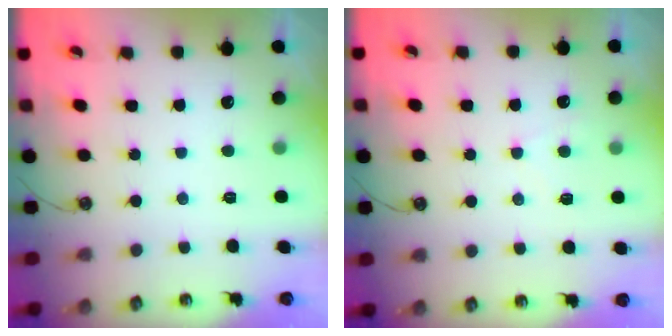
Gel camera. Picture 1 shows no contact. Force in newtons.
{"total": 1.8, "press": 1.7, "slide": 0.4}